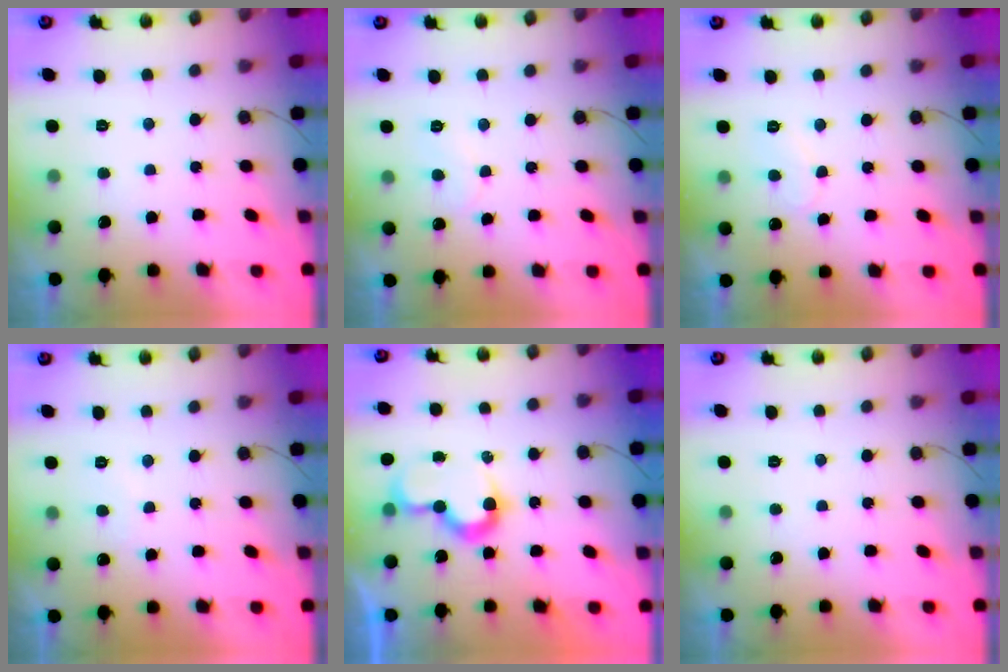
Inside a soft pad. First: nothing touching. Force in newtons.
{"total": 6.7, "press": 6.7, "slide": 0.6}
{"total": 7.2, "press": 7.2, "slide": 0.5}
{"total": 4.2, "press": 4.2, "slide": 0.3}
{"total": 7.6, "press": 7.6, "slide": 0.3}
{"total": 0.0}